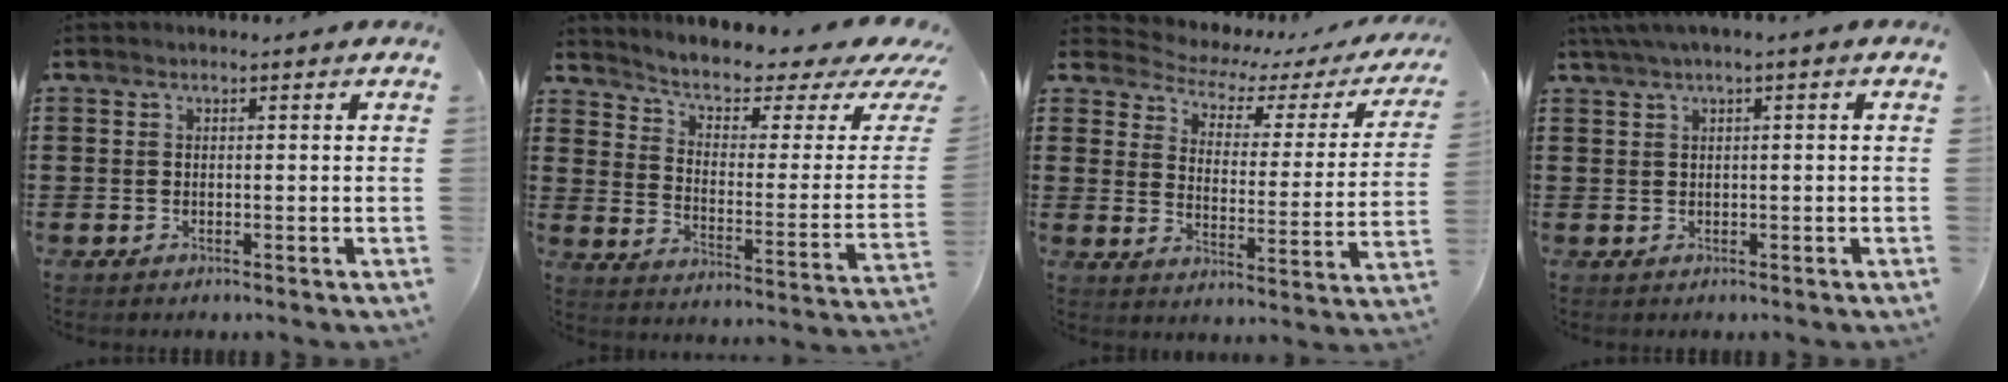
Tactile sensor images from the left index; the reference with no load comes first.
{"total": 4.3, "force": [2.5, 1.5, 3.1], "torque": [-0.067, -0.025, 0.033]}
{"total": 3.0, "force": [2.4, 1.4, 1.1], "torque": [-0.045, -0.021, 0.029]}
{"total": 1.7, "force": [0.1, 0.0, 1.7], "torque": [-0.035, -0.006, 0.000]}